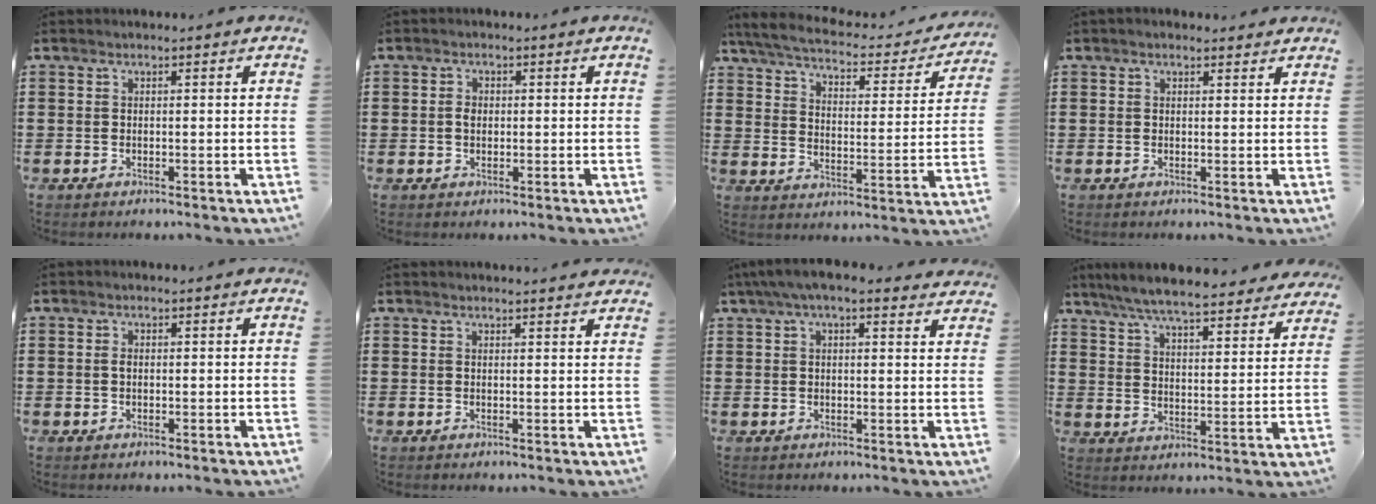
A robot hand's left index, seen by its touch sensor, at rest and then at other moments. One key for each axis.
{"total": 1.6, "fx": 0.0, "fy": 1.1, "fz": 1.1, "tx": -0.024, "ty": 0.007, "tz": -0.001}
{"total": 4.6, "fx": 4.1, "fy": 0.4, "fz": 1.9, "tx": -0.061, "ty": -0.030, "tz": 0.065}
{"total": 1.1, "fx": 1.0, "fy": 0.4, "fz": 0.3, "tx": -0.009, "ty": 0.003, "tz": 0.018}
{"total": 0.9, "fx": 0.0, "fy": 0.5, "fz": 0.8, "tx": -0.017, "ty": 0.001, "tz": -0.001}
{"total": 1.4, "fx": 1.4, "fy": 0.0, "fz": 0.2, "tx": -0.007, "ty": 0.000, "tz": 0.027}
{"total": 5.2, "fx": 3.9, "fy": 1.1, "fz": 3.1, "tx": -0.071, "ty": 0.000, "tz": 0.071}
{"total": 6.9, "fx": 6.5, "fy": 0.0, "fz": 2.4, "tx": -0.076, "ty": -0.041, "tz": 0.112}